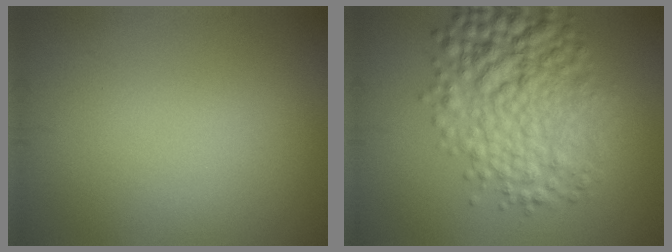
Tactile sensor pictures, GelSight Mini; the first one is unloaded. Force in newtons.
{"total": 7.9, "press": 7.9, "slide": 0.1}